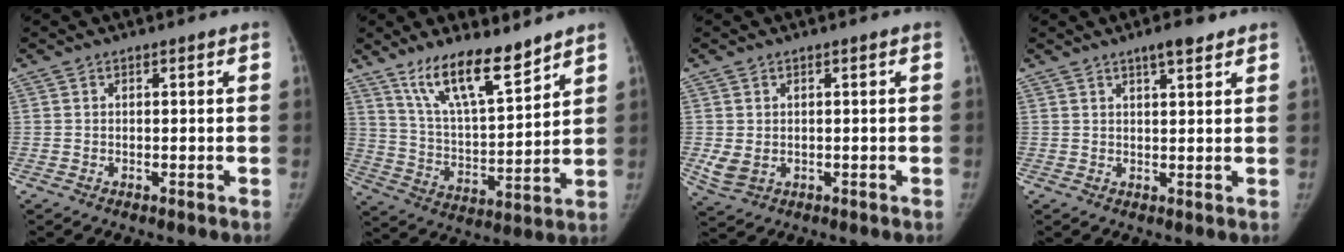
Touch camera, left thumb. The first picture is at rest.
{"total": 14.4, "force": [10.6, 3.9, 8.8], "torque": [-0.130, -0.066, 0.203]}
{"total": 3.5, "force": [-0.2, 2.7, 2.2], "torque": [-0.043, -0.010, 0.009]}
{"total": 4.2, "force": [3.0, 1.1, 2.8], "torque": [-0.036, -0.016, 0.044]}